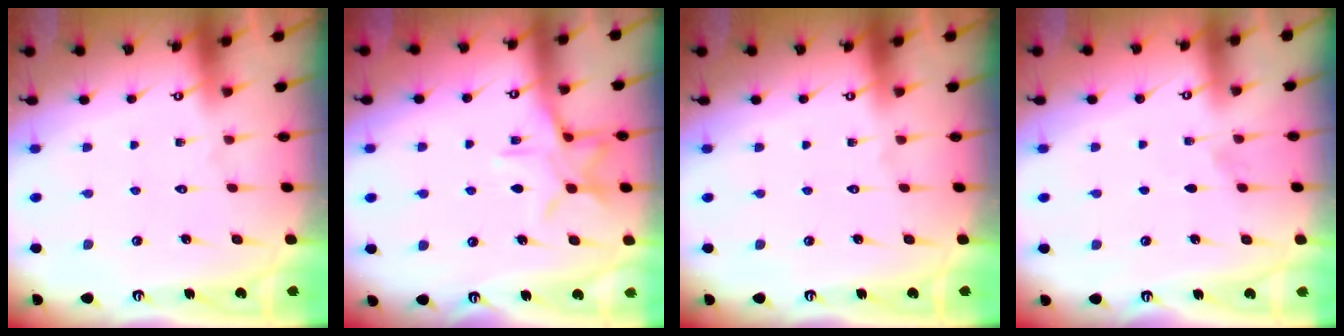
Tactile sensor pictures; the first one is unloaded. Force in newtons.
{"total": 11.2, "press": 11.1, "slide": 0.6}
{"total": 0.0}
{"total": 4.3, "press": 3.7, "slide": 2.2}